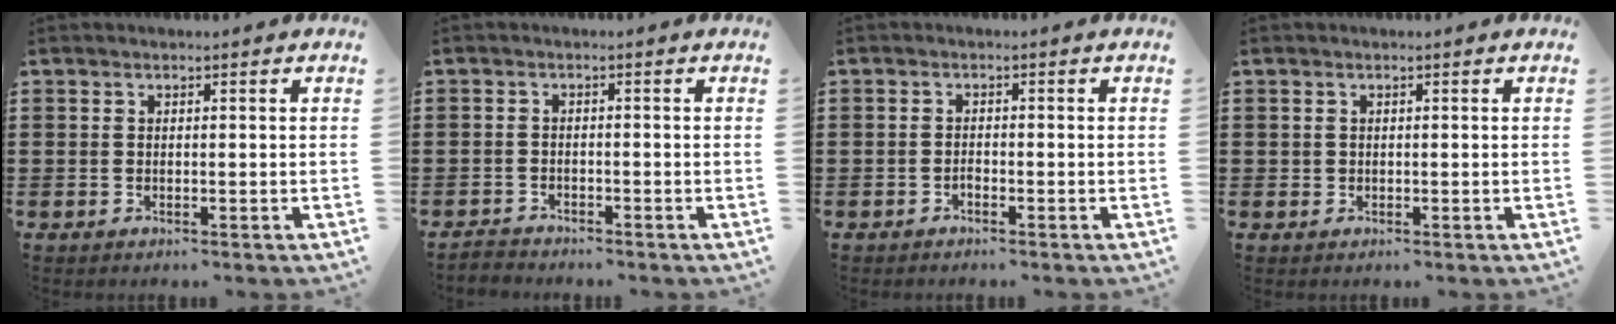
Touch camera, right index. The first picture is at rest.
{"total": 1.5, "force": [-1.5, 0.1, -0.1], "torque": [-0.004, 0.001, -0.033]}
{"total": 0.9, "force": [-0.7, 0.4, 0.4], "torque": [-0.011, -0.002, -0.014]}
{"total": 0.6, "force": [0.2, 0.6, 0.1], "torque": [-0.004, 0.004, 0.004]}